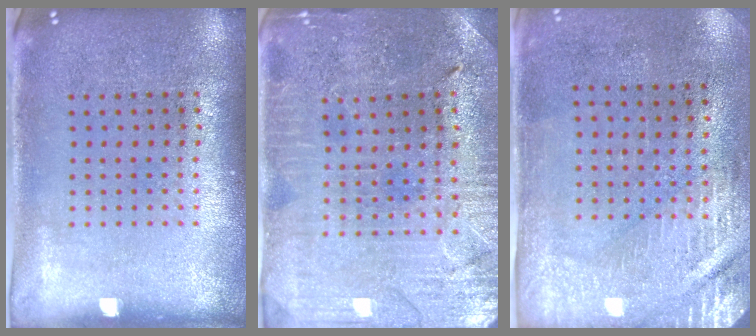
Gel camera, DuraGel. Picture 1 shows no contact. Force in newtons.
{"total": 1.2, "press": 1.2, "slide": 0.2}
{"total": 2.9, "press": 2.5, "slide": 1.5}